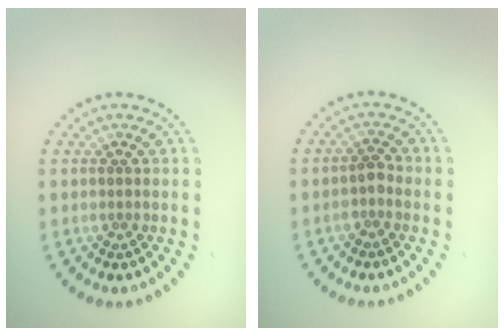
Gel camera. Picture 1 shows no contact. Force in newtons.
{"total": 1.0, "press": 0.9, "slide": 0.4}